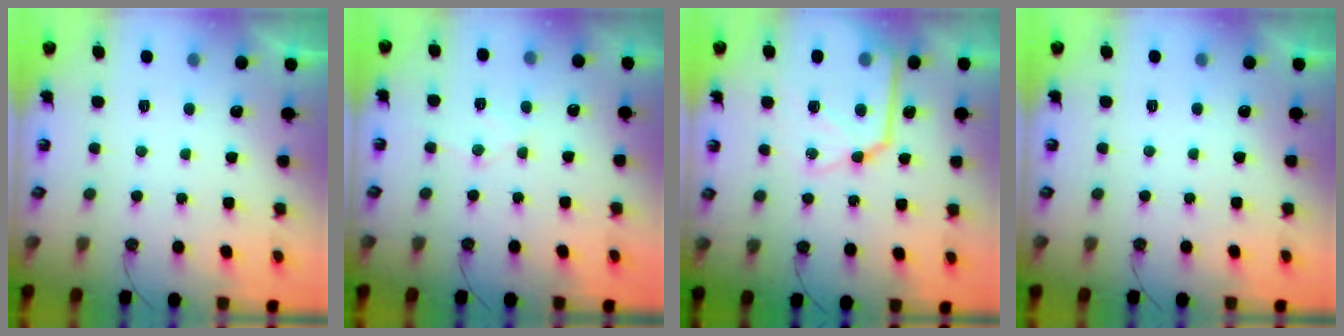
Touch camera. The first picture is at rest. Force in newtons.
{"total": 7.0, "press": 6.9, "slide": 0.4}
{"total": 18.1, "press": 18.0, "slide": 1.7}
{"total": 0.0}